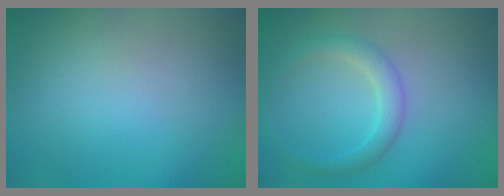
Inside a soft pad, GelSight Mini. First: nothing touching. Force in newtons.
{"total": 2.2, "press": 2.2, "slide": 0.1}